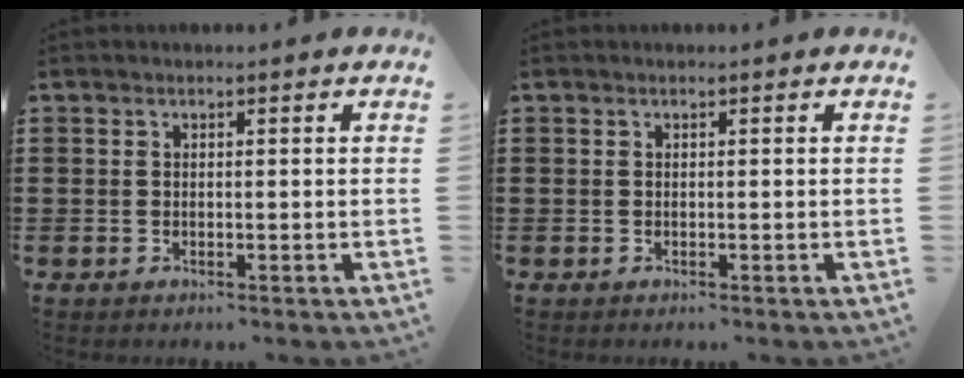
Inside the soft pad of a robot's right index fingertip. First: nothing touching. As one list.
[{"total": 0.0}]